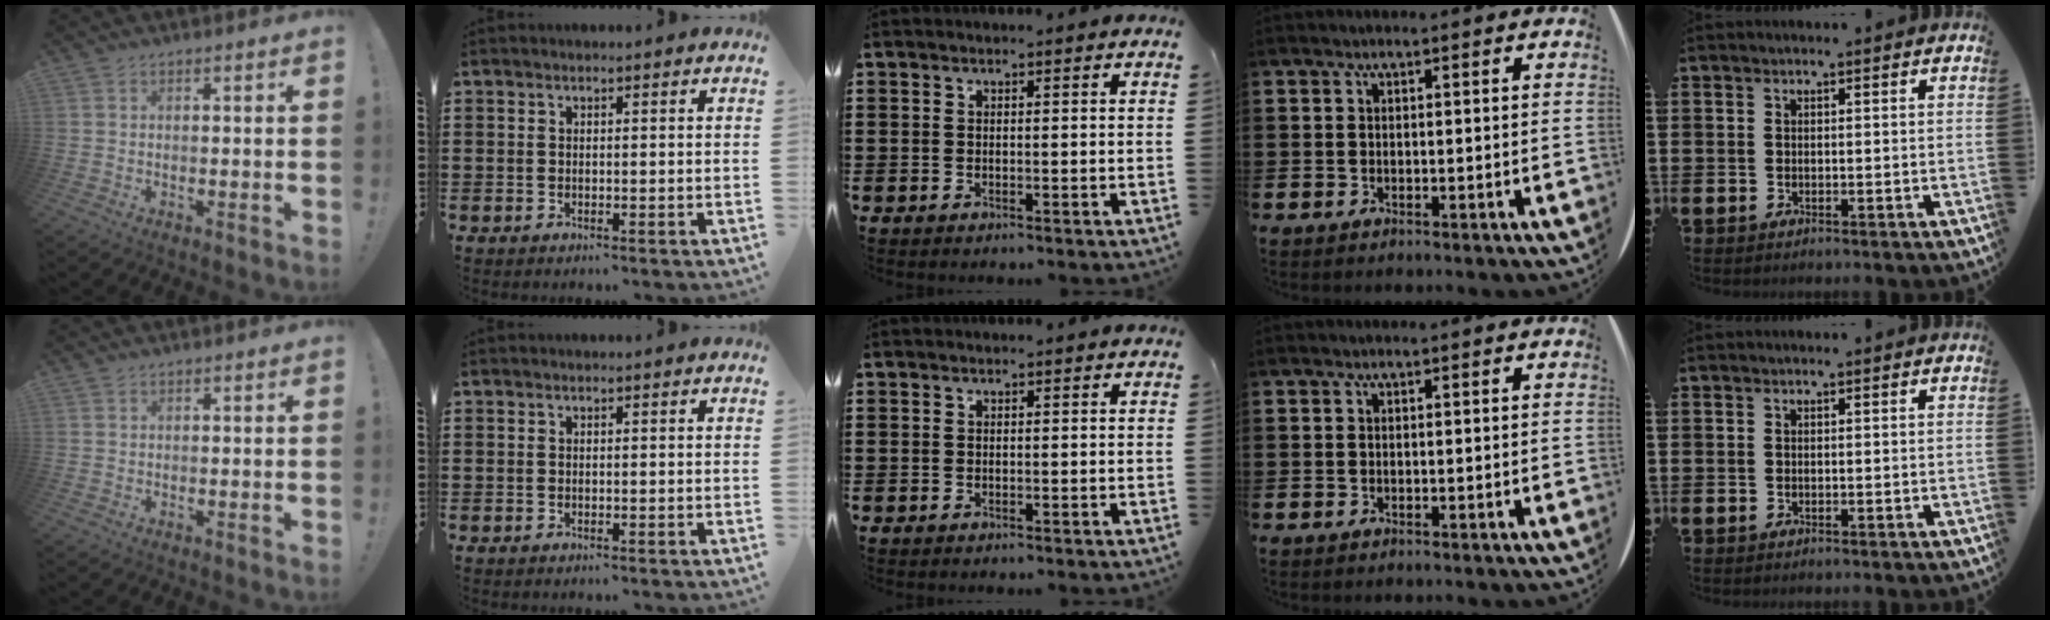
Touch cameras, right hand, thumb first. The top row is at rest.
{}